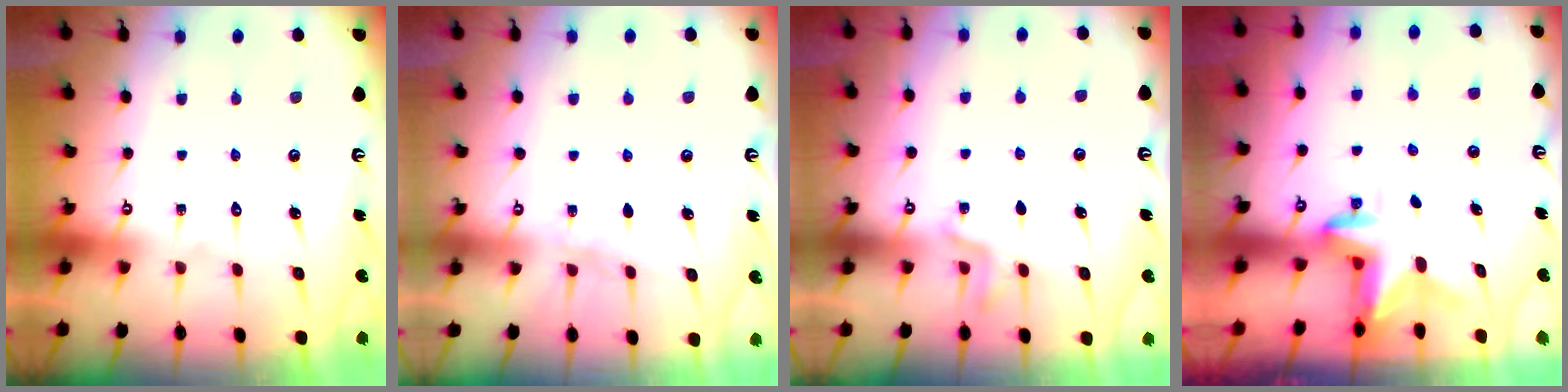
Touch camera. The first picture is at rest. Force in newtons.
{"total": 2.9, "press": 2.8, "slide": 0.7}
{"total": 4.7, "press": 4.2, "slide": 2.0}
{"total": 3.0, "press": 3.0, "slide": 0.3}